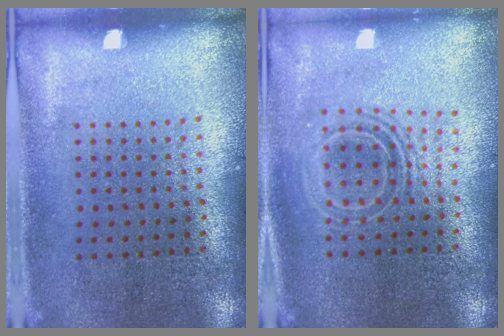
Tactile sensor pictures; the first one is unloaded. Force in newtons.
{"total": 1.8, "press": 1.3, "slide": 1.2}